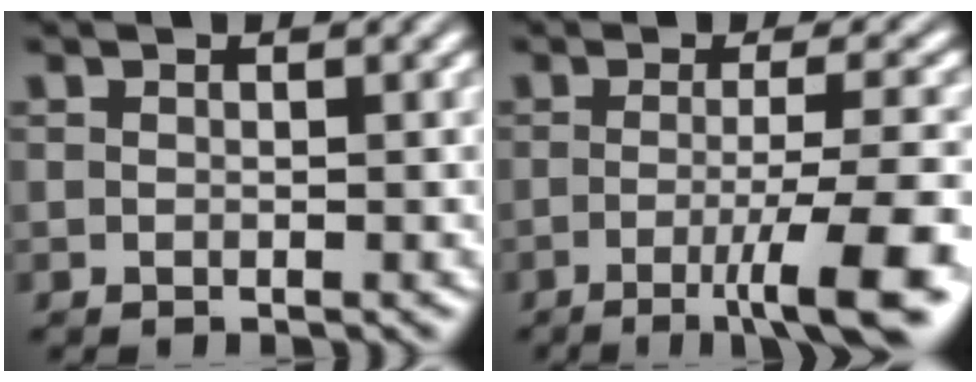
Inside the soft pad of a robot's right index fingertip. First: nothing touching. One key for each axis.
{"total": 7.0, "fx": -3.4, "fy": 0.1, "fz": 6.1, "tx": -0.074, "ty": -0.012, "tz": -0.046}